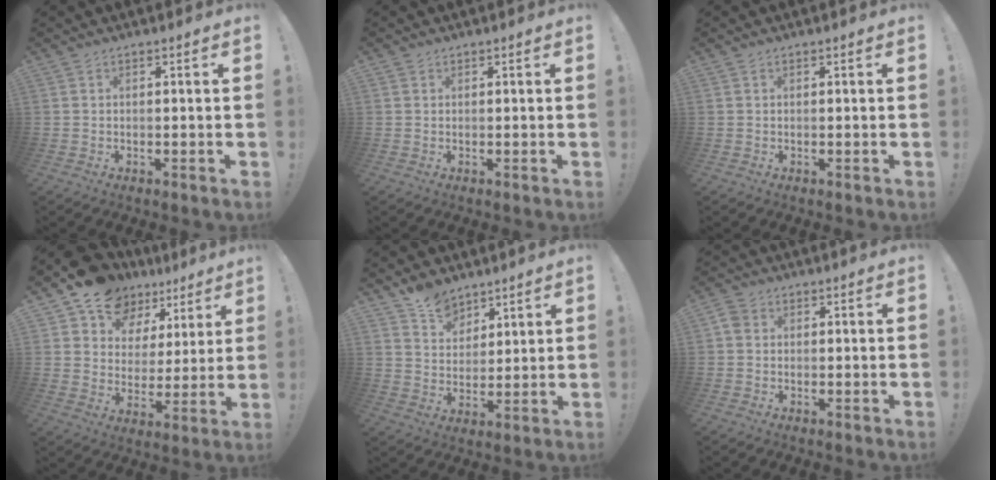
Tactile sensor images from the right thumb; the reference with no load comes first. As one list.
[{"total": 0.7, "force": [0.5, 0.5, 0.0], "torque": [0.004, 0.000, 0.008]}, {"total": 0.0}, {"total": 11.1, "force": [8.1, 7.0, 2.9], "torque": [-0.057, -0.058, 0.148]}, {"total": 8.8, "force": [7.1, 4.9, 1.8], "torque": [-0.028, -0.052, 0.138]}, {"total": 3.0, "force": [0.4, 2.6, 1.4], "torque": [-0.023, 0.008, 0.010]}]